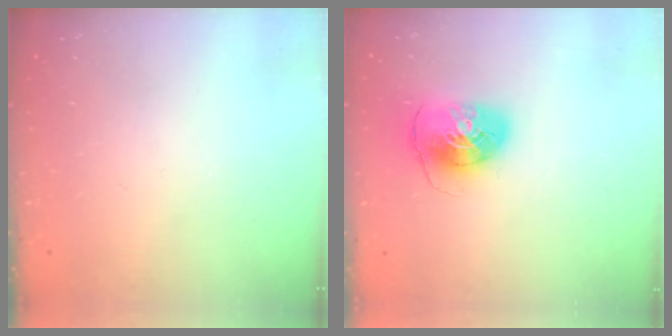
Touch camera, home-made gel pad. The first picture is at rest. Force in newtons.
{"total": 8.5, "press": 8.4, "slide": 1.3}